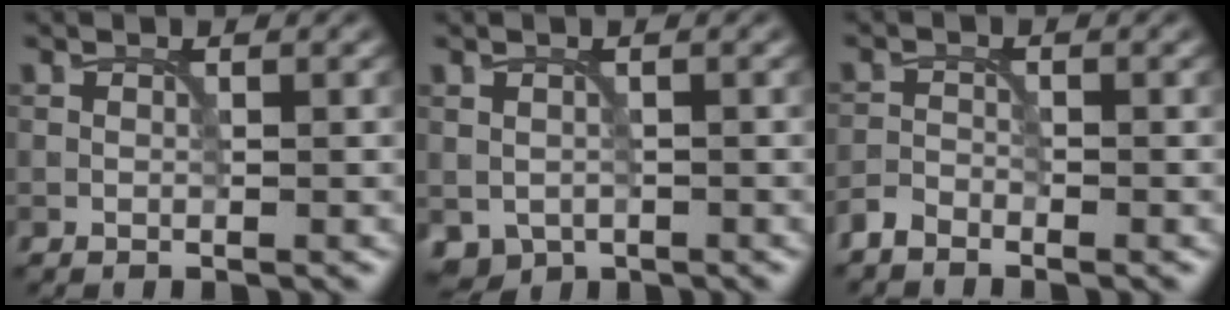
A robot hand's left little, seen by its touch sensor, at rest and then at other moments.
{"total": 1.2, "force": [-0.3, 1.1, 0.6], "torque": [-0.012, -0.008, -0.003]}
{"total": 1.5, "force": [-1.4, 0.4, 0.2], "torque": [-0.005, 0.002, -0.035]}